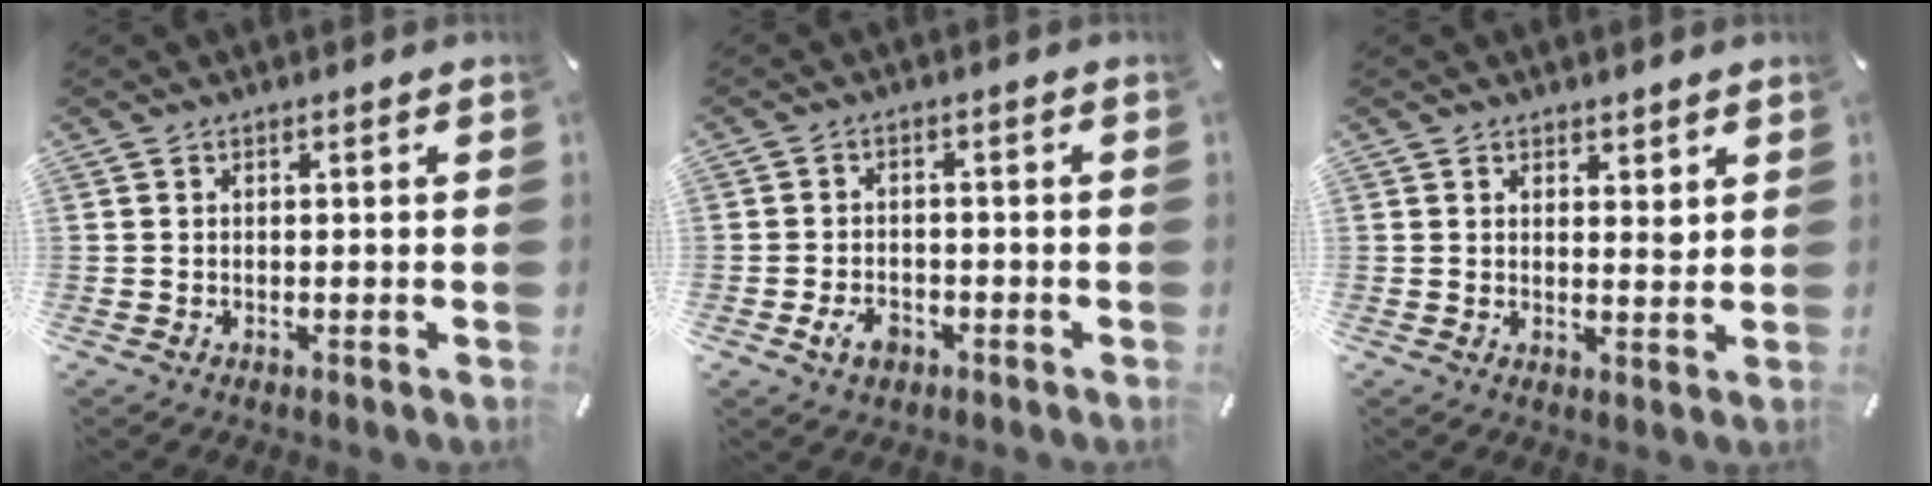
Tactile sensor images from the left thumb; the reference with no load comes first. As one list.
[{"total": 4.6, "force": [-2.2, 3.2, 2.5], "torque": [-0.054, 0.006, -0.041]}, {"total": 3.0, "force": [2.2, 1.7, 1.2], "torque": [-0.001, -0.016, 0.035]}]